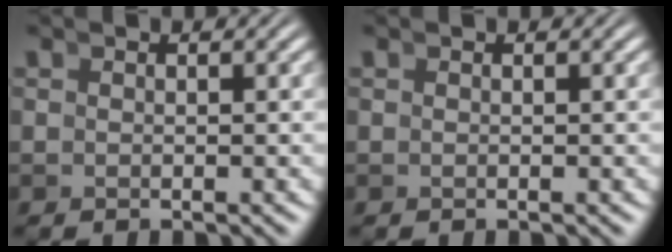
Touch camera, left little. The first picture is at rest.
{"total": 0.0}